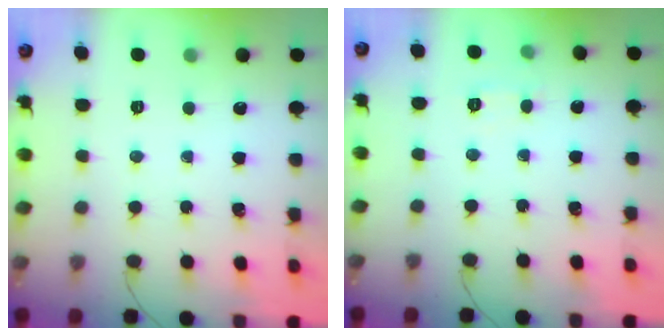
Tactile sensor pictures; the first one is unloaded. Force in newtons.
{"total": 4.5, "press": 4.4, "slide": 1.1}